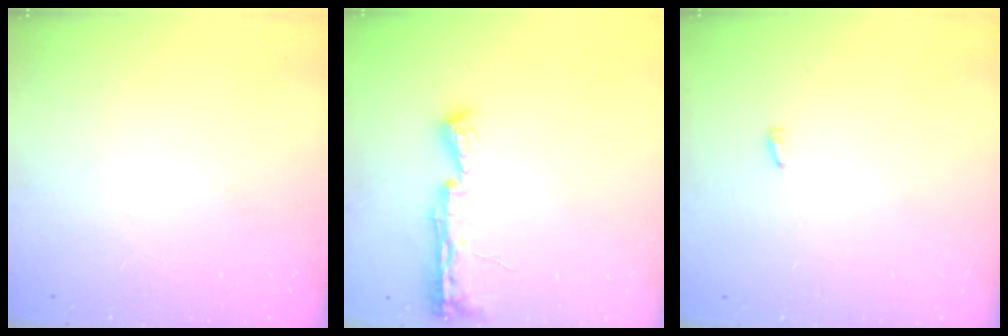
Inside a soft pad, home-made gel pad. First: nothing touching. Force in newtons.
{"total": 10.6, "press": 9.1, "slide": 5.5}
{"total": 2.6, "press": 2.6, "slide": 0.2}